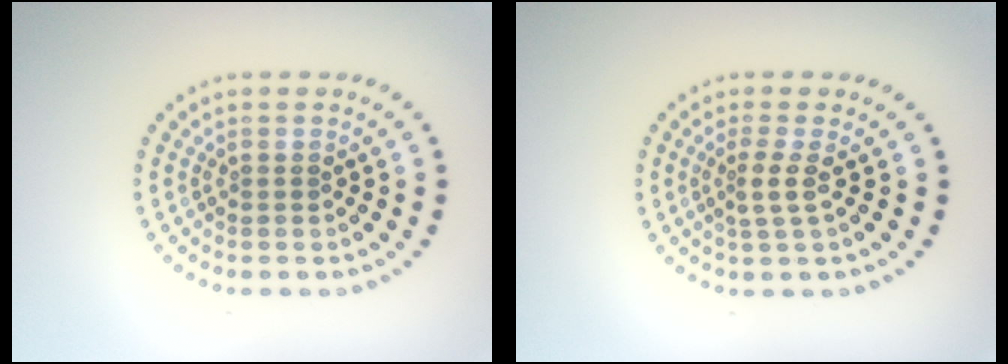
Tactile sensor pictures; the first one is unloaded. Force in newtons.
{"total": 1.8, "press": 1.3, "slide": 1.3}